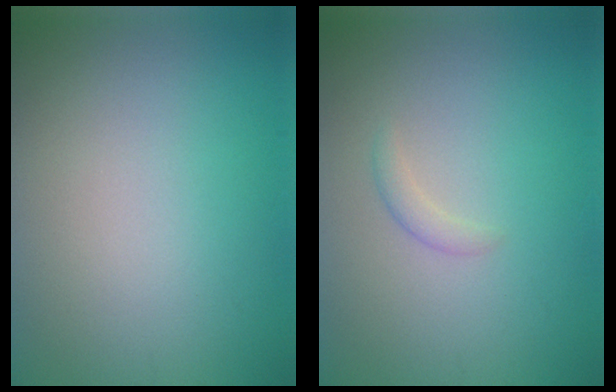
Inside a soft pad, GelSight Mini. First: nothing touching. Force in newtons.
{"total": 1.0, "press": 1.0, "slide": 0.1}